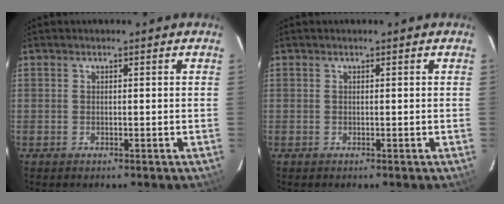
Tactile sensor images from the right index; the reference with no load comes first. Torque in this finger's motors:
{"motor_torque": [0.01, 0.01, 0.00, -0.01]}